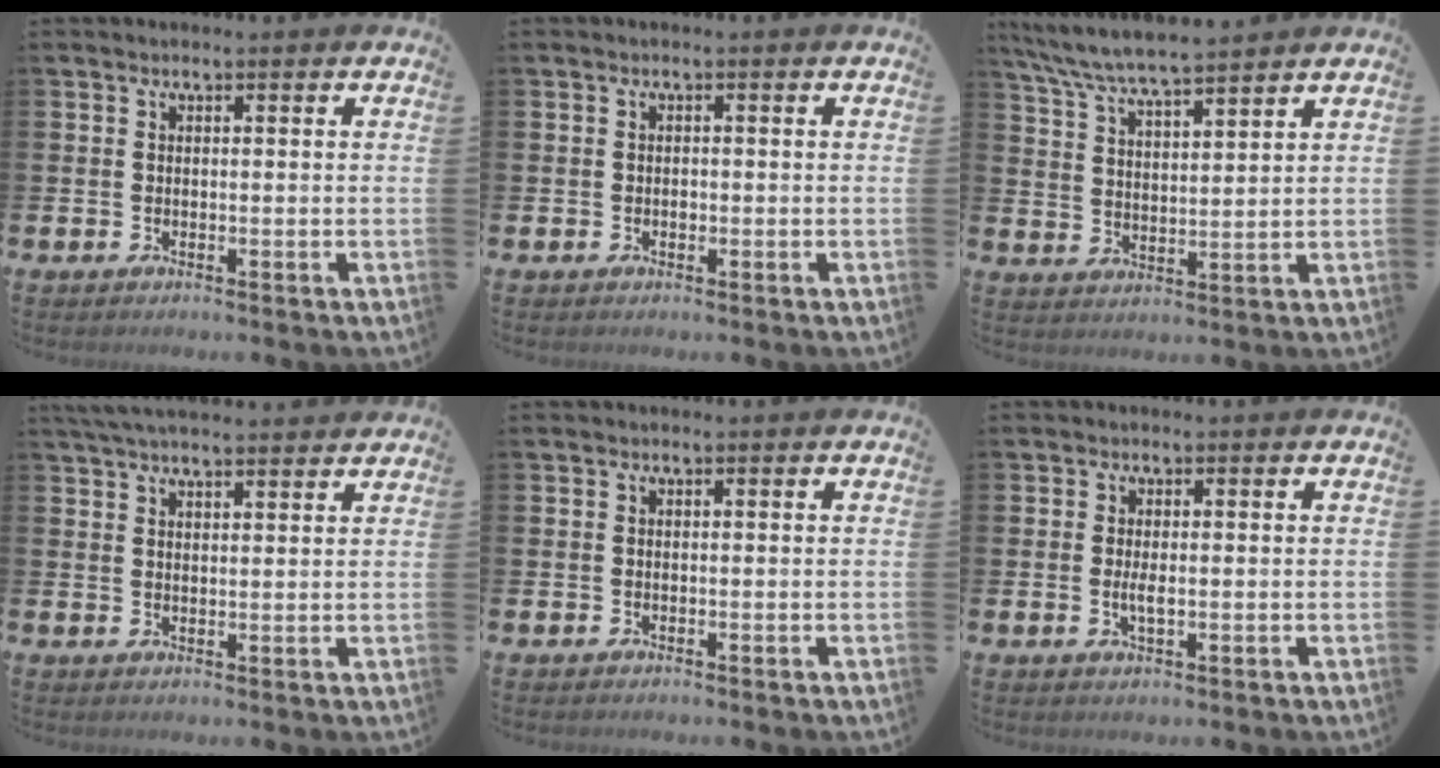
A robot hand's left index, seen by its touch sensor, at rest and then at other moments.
{"total": 0.6, "force": [-0.1, 0.5, 0.3], "torque": [-0.006, 0.001, -0.003]}
{"total": 6.6, "force": [6.4, 0.1, 1.8], "torque": [-0.059, -0.036, 0.114]}
{"total": 4.6, "force": [4.4, 0.5, 1.3], "torque": [-0.041, -0.008, 0.083]}
{"total": 0.0}
{"total": 1.8, "force": [0.0, 0.6, 1.7], "torque": [-0.032, 0.000, -0.002]}